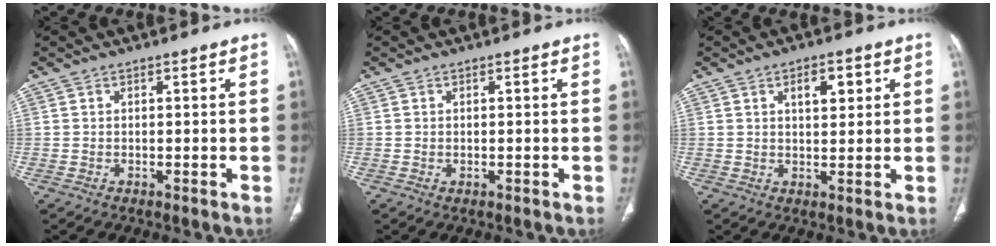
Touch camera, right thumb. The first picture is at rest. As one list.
[{"total": 0.5, "force": [-0.1, 0.2, 0.4], "torque": [-0.011, 0.000, 0.001]}, {"total": 5.0, "force": [2.1, 2.5, 3.8], "torque": [-0.045, -0.007, 0.031]}]